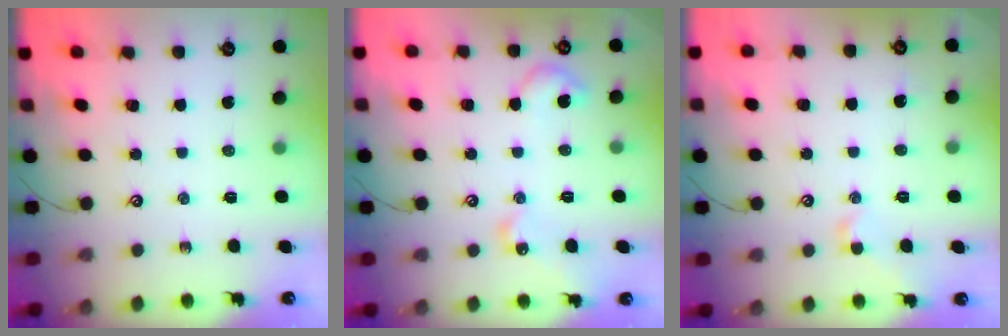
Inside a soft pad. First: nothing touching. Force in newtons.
{"total": 8.5, "press": 8.5, "slide": 0.4}
{"total": 2.7, "press": 2.6, "slide": 0.7}